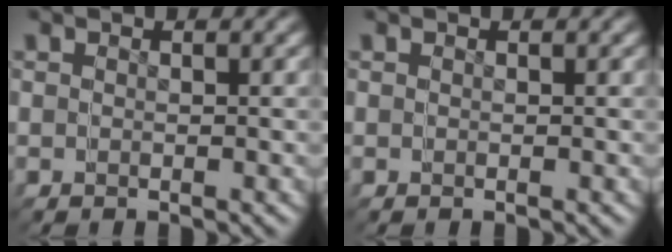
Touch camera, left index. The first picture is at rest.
{"total": 0.0}